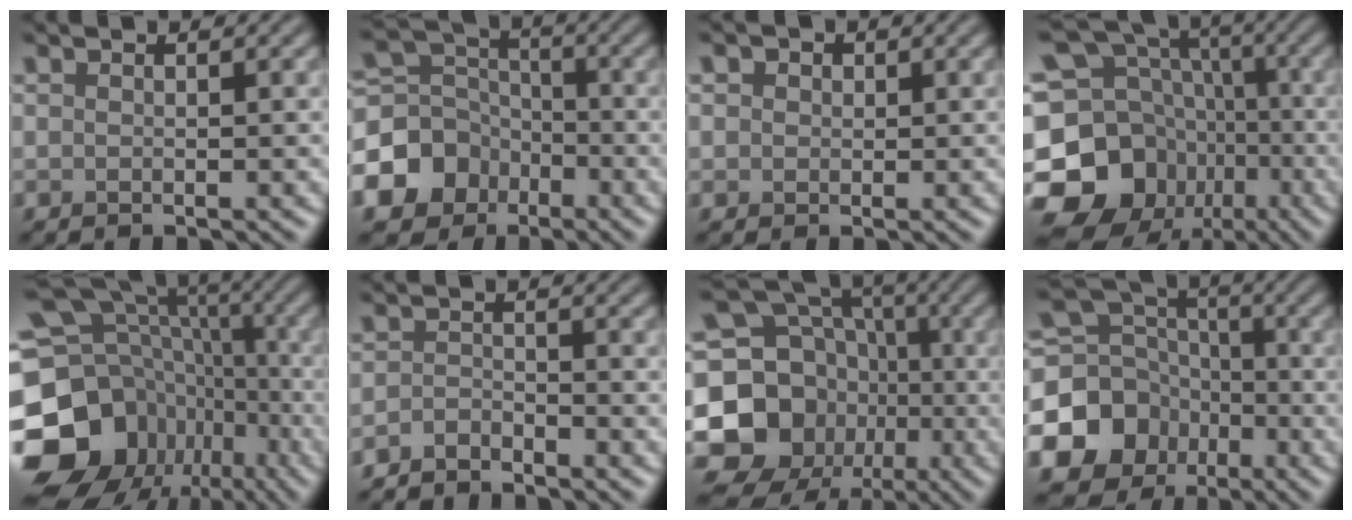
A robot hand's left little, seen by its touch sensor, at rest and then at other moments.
{"total": 8.3, "force": [-3.9, 6.9, 2.4], "torque": [-0.067, -0.003, -0.092]}
{"total": 2.5, "force": [1.2, 1.9, 1.0], "torque": [-0.008, 0.014, 0.005]}
{"total": 16.6, "force": [-6.3, 13.7, 7.0], "torque": [-0.171, -0.009, -0.110]}
{"total": 19.4, "force": [-4.8, 15.9, 10.1], "torque": [-0.199, -0.001, -0.063]}
{"total": 2.2, "force": [-2.2, 0.4, 0.4], "torque": [-0.008, 0.000, -0.048]}
{"total": 15.2, "force": [-3.7, 13.3, 6.2], "torque": [-0.139, 0.002, -0.083]}
{"total": 14.7, "force": [-5.9, 12.8, 4.3], "torque": [-0.128, -0.033, -0.116]}